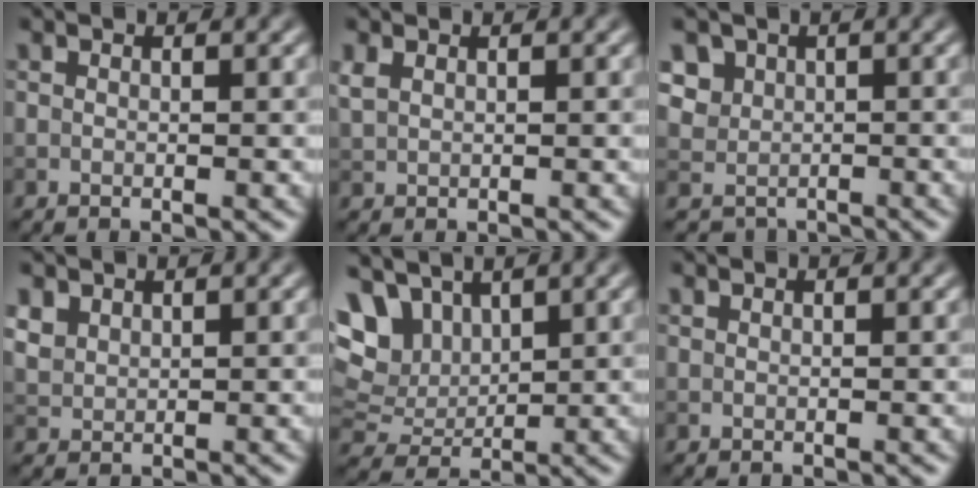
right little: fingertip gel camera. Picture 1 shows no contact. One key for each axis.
{"total": 1.1, "fx": 0.6, "fy": 0.6, "fz": 0.7, "tx": -0.020, "ty": 0.001, "tz": 0.016}
{"total": 3.3, "fx": 0.6, "fy": 3.3, "fz": 0.4, "tx": -0.014, "ty": 0.002, "tz": 0.003}
{"total": 1.6, "fx": 1.0, "fy": 1.2, "fz": 0.4, "tx": -0.013, "ty": 0.001, "tz": 0.025}
{"total": 7.1, "fx": 3.6, "fy": 4.7, "fz": 3.9, "tx": -0.096, "ty": 0.013, "tz": 0.074}
{"total": 0.0}